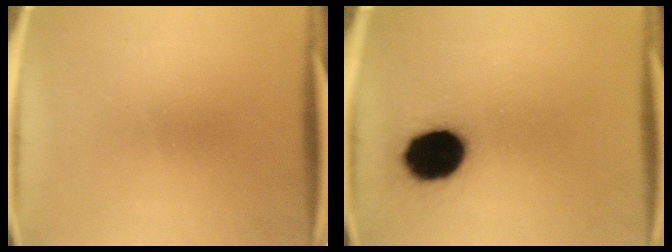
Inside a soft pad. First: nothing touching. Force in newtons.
{"total": 15.9}